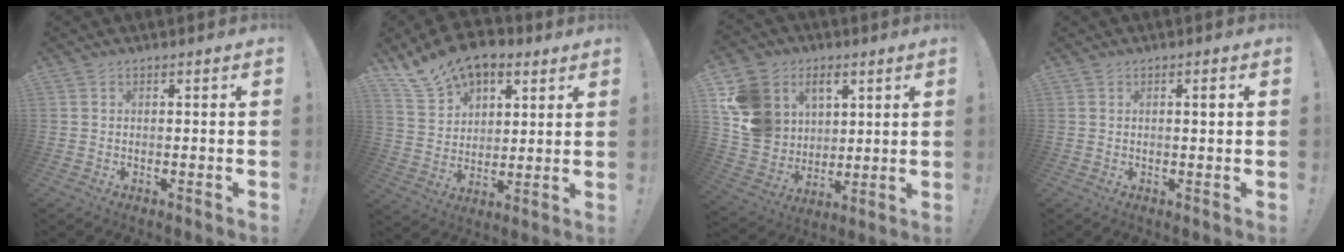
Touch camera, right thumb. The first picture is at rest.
{"total": 13.8, "force": [9.9, 8.1, 5.1], "torque": [-0.094, -0.068, 0.190]}
{"total": 15.8, "force": [6.2, 13.5, 5.6], "torque": [-0.107, -0.026, 0.135]}
{"total": 1.5, "force": [0.2, 0.0, 1.5], "torque": [-0.013, -0.003, -0.003]}